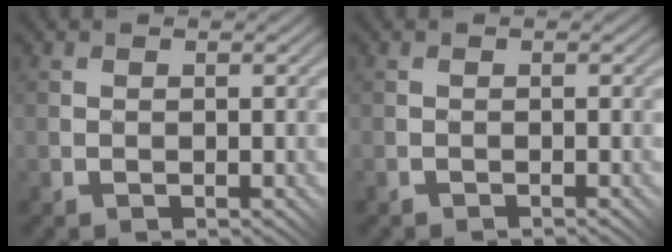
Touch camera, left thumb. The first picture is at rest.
{"total": 0.7, "force": [-0.3, -0.4, -0.5], "torque": [0.008, 0.004, -0.010]}